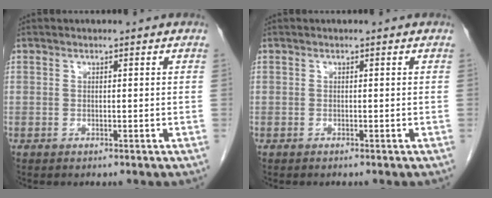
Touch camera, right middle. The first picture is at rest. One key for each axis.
{"total": 0.0}